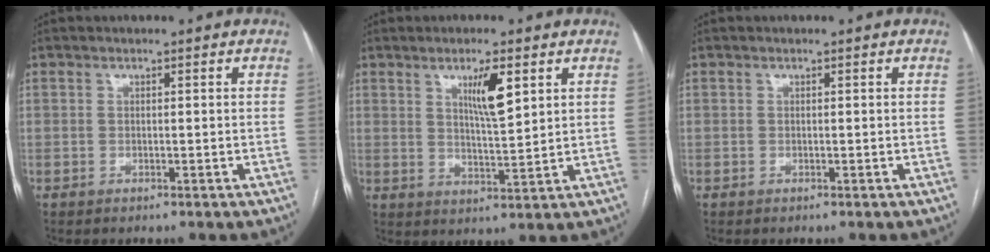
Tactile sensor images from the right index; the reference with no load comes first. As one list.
[{"total": 6.1, "force": [2.8, 0.8, 5.4], "torque": [-0.093, -0.006, 0.050]}, {"total": 0.0}]